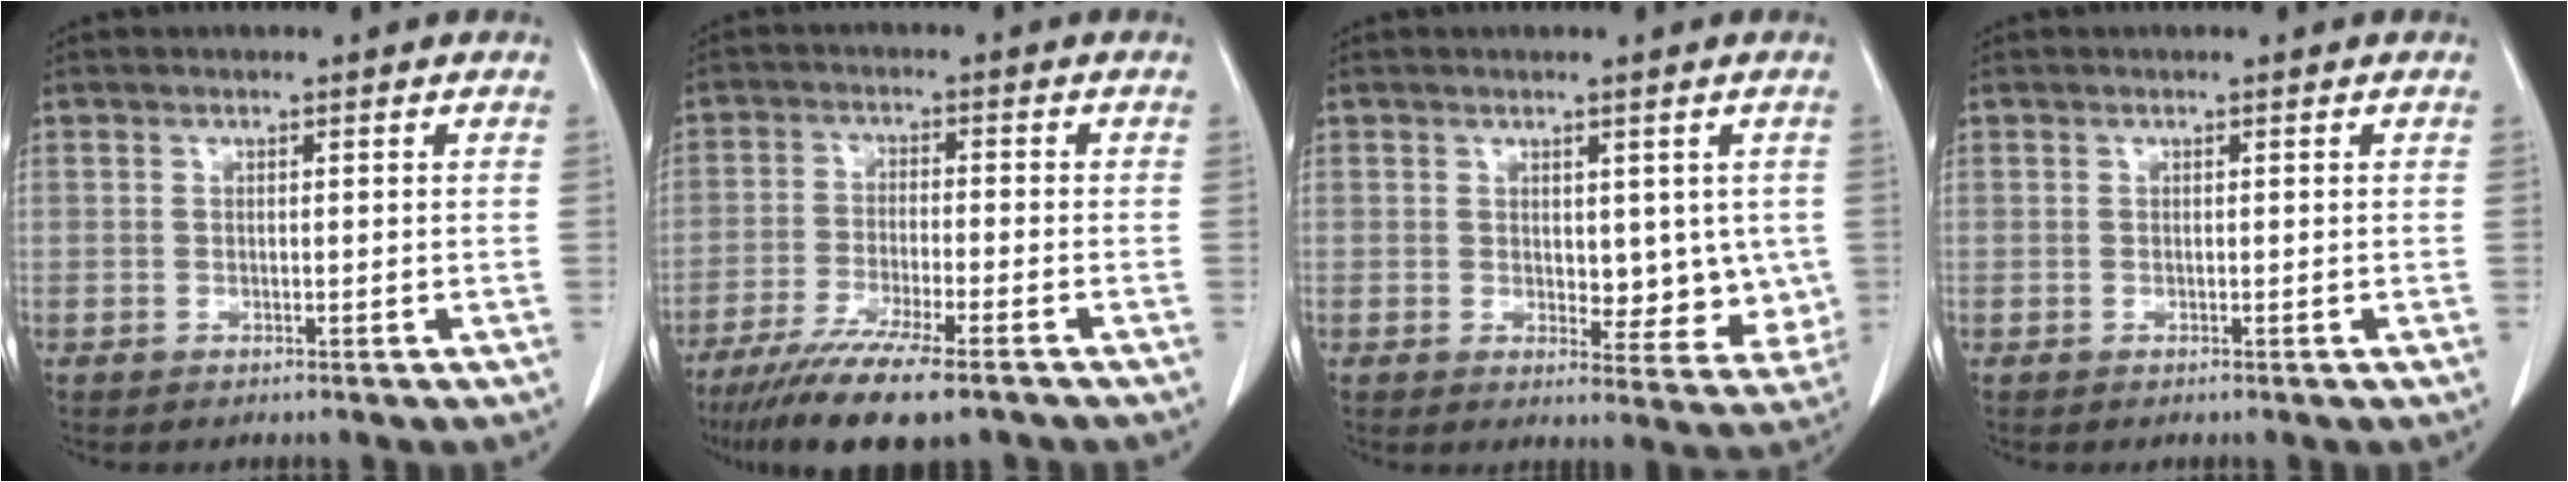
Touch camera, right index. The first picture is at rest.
{"total": 13.1, "force": [-9.8, 1.6, 8.5], "torque": [-0.144, -0.033, -0.160]}
{"total": 6.9, "force": [0.7, 3.9, 5.6], "torque": [-0.042, -0.007, 0.019]}
{"total": 0.0}